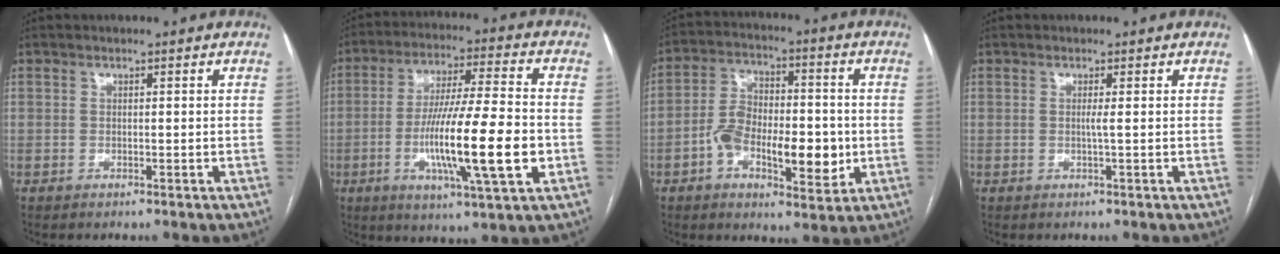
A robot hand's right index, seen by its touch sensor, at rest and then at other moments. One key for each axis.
{"total": 16.7, "fx": -3.8, "fy": 1.1, "fz": 16.2, "tx": -0.287, "ty": -0.011, "tz": -0.065}
{"total": 12.8, "fx": -3.1, "fy": 5.7, "fz": 11.0, "tx": -0.190, "ty": 0.014, "tz": -0.048}
{"total": 0.9, "fx": 0.1, "fy": -0.3, "fz": 0.8, "tx": -0.014, "ty": -0.001, "tz": -0.001}